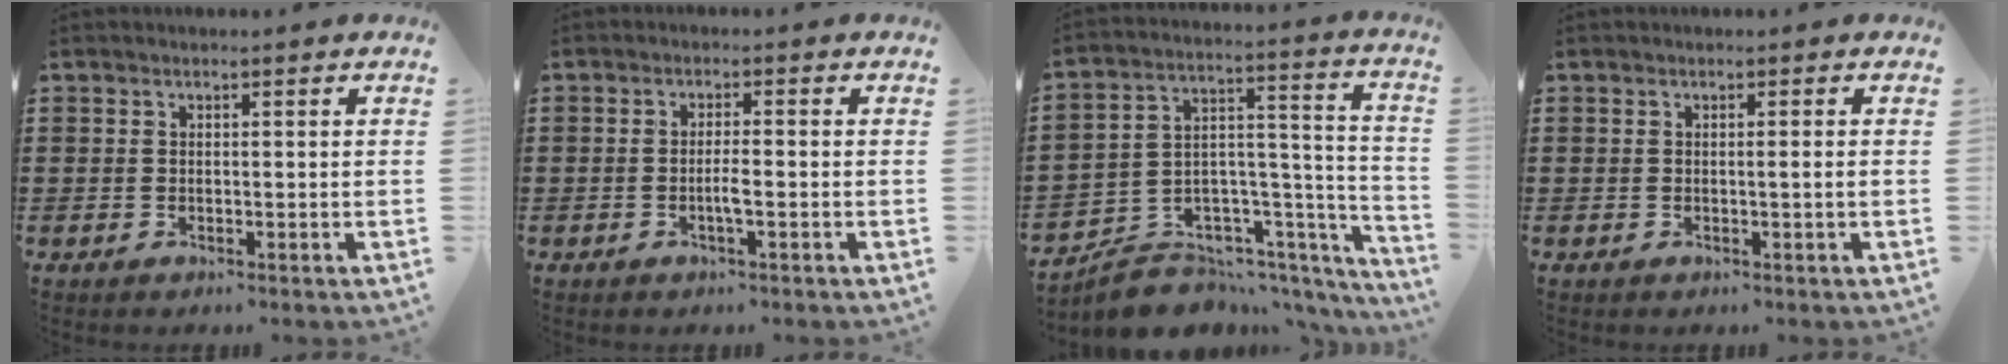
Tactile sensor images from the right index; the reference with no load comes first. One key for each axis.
{"total": 2.5, "fx": -0.8, "fy": 0.2, "fz": 2.3, "tx": -0.049, "ty": -0.002, "tz": -0.018}
{"total": 6.1, "fx": -5.0, "fy": 3.3, "fz": 0.9, "tx": -0.019, "ty": -0.004, "tz": -0.089}
{"total": 1.0, "fx": -0.1, "fy": -0.2, "fz": 0.9, "tx": -0.017, "ty": -0.004, "tz": -0.002}